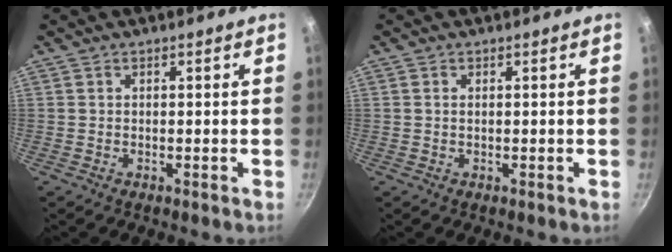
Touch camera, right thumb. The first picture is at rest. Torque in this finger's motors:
{"motor_torque": [-0.56, 0.31, -0.54, 0.27, 0.06]}